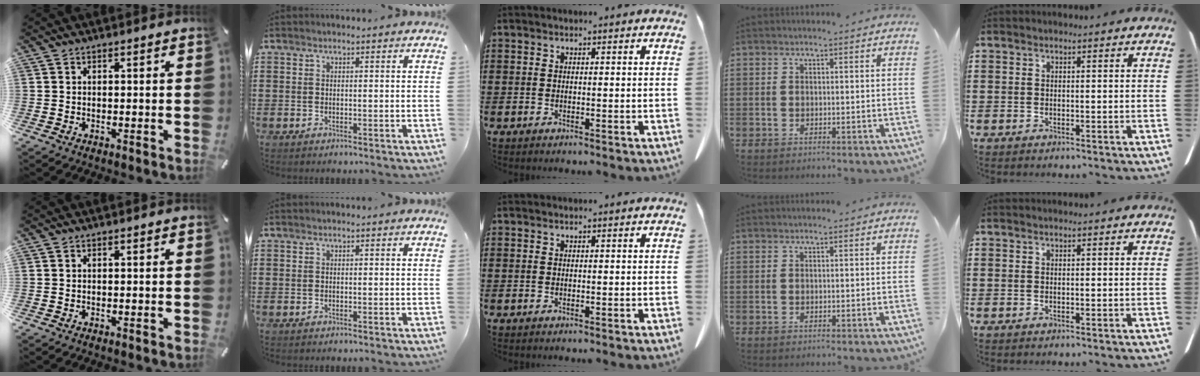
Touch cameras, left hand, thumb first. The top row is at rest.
{}